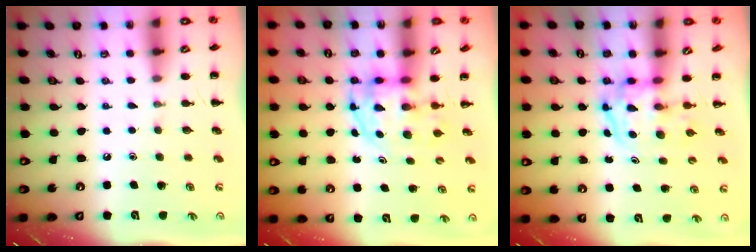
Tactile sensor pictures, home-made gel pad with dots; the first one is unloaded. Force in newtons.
{"total": 3.7, "press": 3.7, "slide": 0.5}
{"total": 3.6, "press": 3.5, "slide": 0.5}